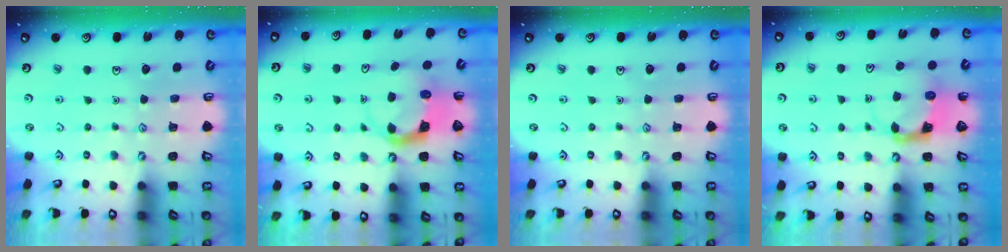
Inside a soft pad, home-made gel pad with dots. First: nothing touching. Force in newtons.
{"total": 4.0, "press": 4.0, "slide": 0.3}
{"total": 0.0}
{"total": 3.9, "press": 3.9, "slide": 0.7}